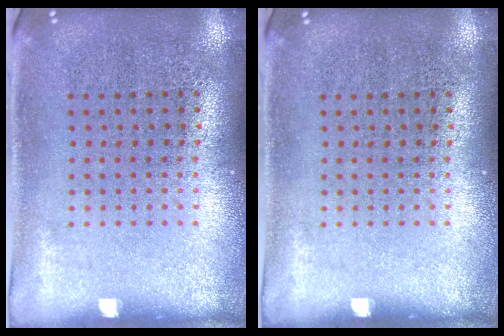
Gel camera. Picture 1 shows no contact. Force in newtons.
{"total": 0.0}